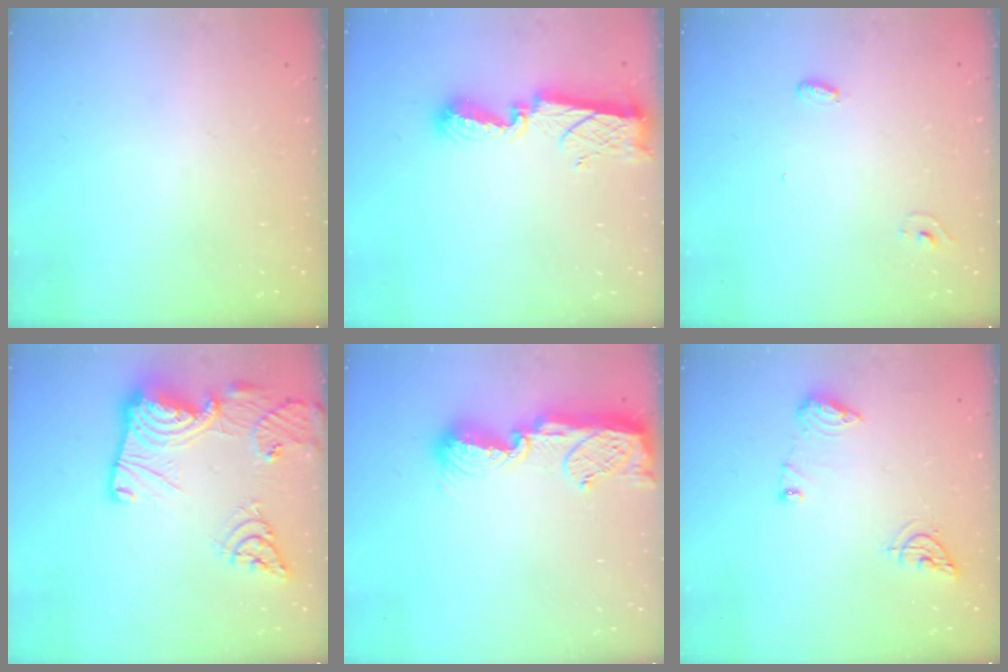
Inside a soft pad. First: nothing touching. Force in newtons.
{"total": 9.0, "press": 8.9, "slide": 0.8}
{"total": 3.4, "press": 3.1, "slide": 1.3}
{"total": 22.7, "press": 22.6, "slide": 2.4}
{"total": 12.6, "press": 12.6, "slide": 1.0}
{"total": 9.5, "press": 9.5, "slide": 0.9}